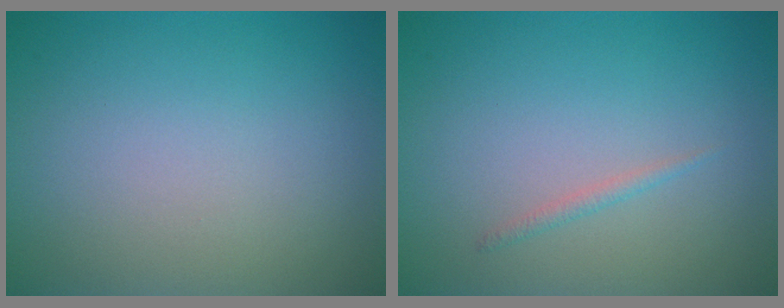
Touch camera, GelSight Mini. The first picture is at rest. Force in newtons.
{"total": 0.7, "press": 0.7, "slide": 0.1}